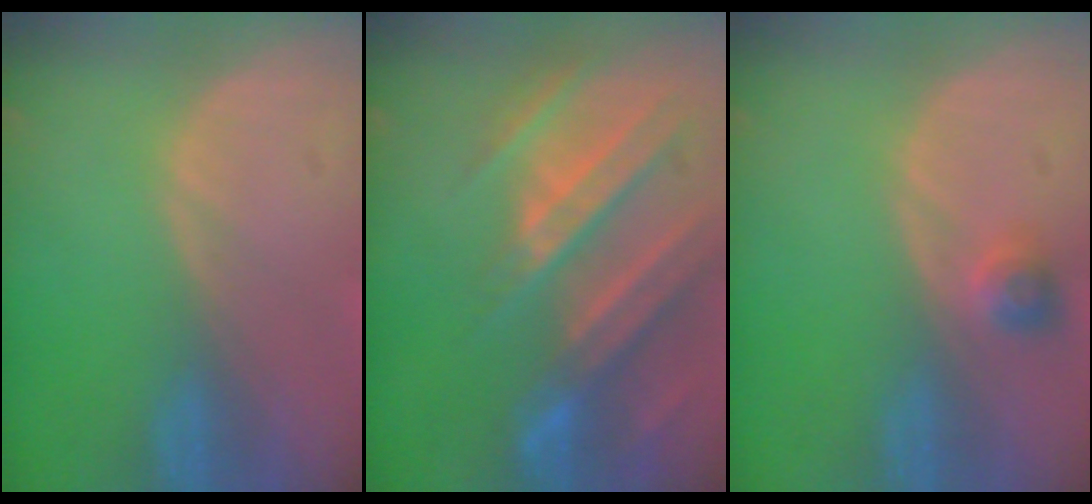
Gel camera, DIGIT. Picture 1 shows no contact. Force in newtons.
{"total": 11.1, "press": 9.8, "slide": 5.1}
{"total": 2.2, "press": 2.1, "slide": 0.8}